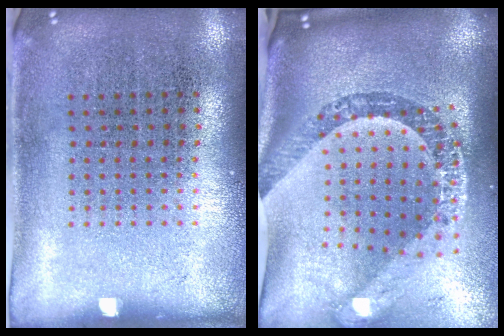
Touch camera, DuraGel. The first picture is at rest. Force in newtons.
{"total": 3.6, "press": 2.5, "slide": 2.6}